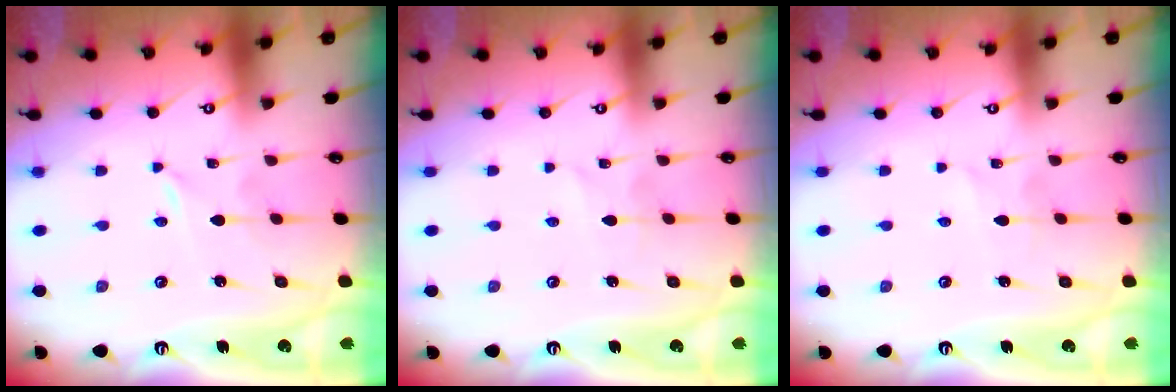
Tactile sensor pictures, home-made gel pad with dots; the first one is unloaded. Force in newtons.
{"total": 1.6, "press": 1.6, "slide": 0.1}
{"total": 1.6, "press": 1.6, "slide": 0.1}